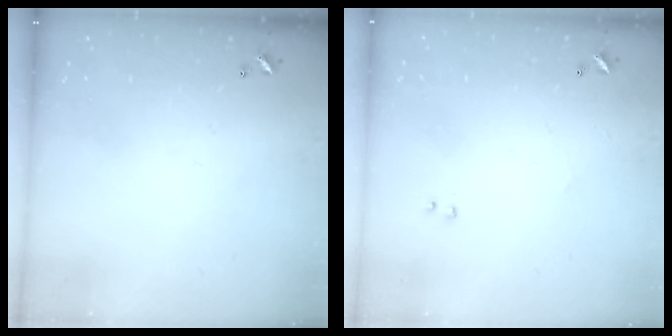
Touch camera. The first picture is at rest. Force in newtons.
{"total": 2.3, "press": 2.2, "slide": 0.8}